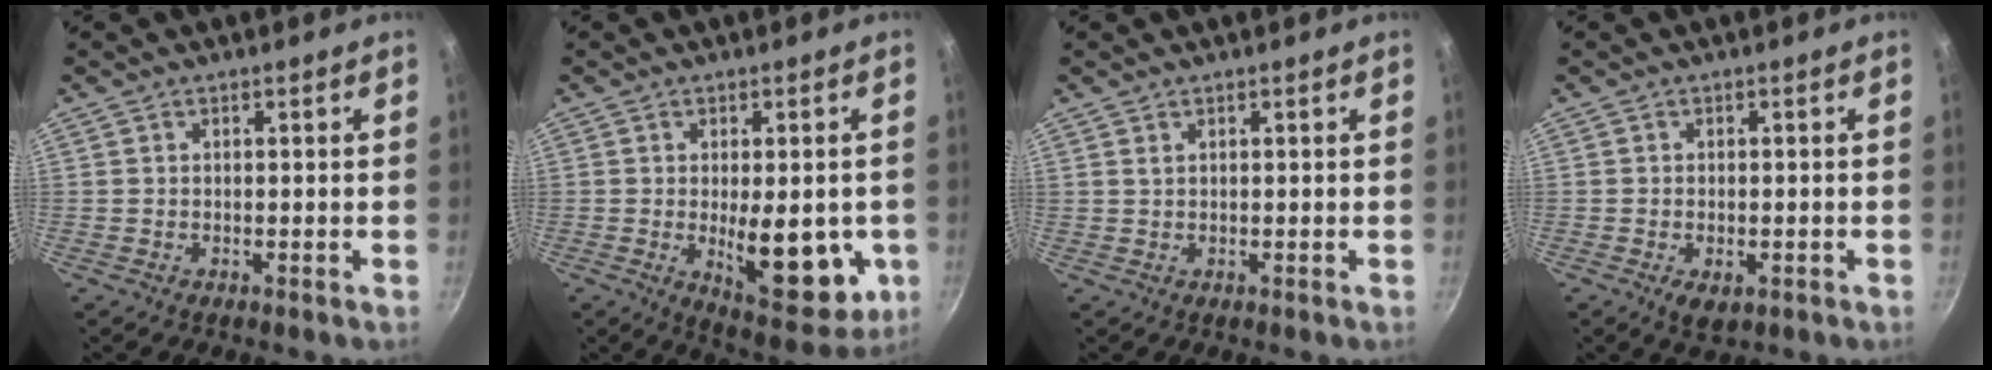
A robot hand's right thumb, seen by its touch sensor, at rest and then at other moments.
{"total": 15.9, "force": [-2.5, 7.0, 14.0], "torque": [-0.157, -0.021, -0.022]}
{"total": 0.7, "force": [0.5, 0.2, 0.4], "torque": [-0.007, -0.002, 0.010]}
{"total": 3.8, "force": [-1.3, 2.2, 2.8], "torque": [-0.038, -0.003, -0.016]}